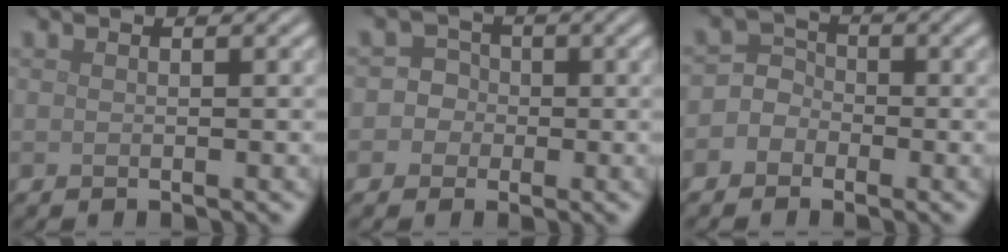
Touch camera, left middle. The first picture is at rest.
{"total": 3.6, "force": [-0.4, 3.5, 0.8], "torque": [0.025, 0.021, -0.031]}
{"total": 3.0, "force": [-0.9, 2.7, 0.8], "torque": [0.007, 0.018, -0.039]}